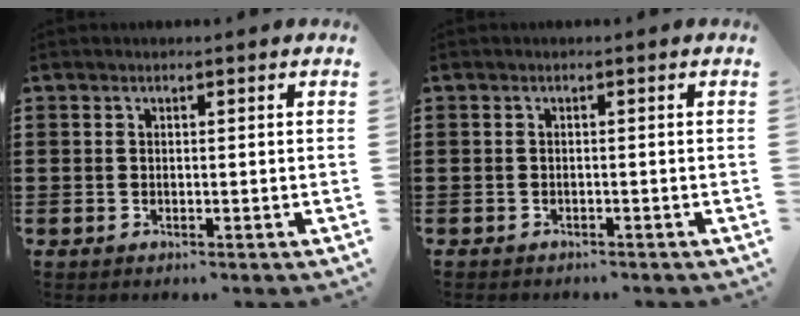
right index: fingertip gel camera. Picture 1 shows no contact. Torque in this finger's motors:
{"motor_torque": [-2.14, 0.00, -1.05, -0.21]}